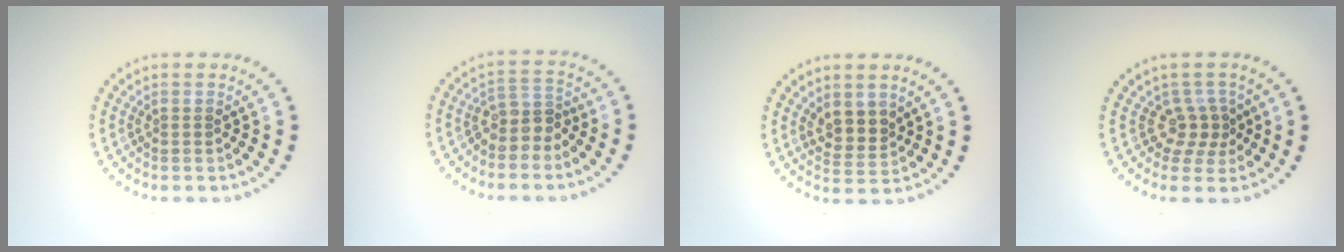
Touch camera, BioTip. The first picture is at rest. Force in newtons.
{"total": 2.5, "press": 2.0, "slide": 1.5}
{"total": 2.5, "press": 2.2, "slide": 1.2}
{"total": 2.5, "press": 1.7, "slide": 1.8}